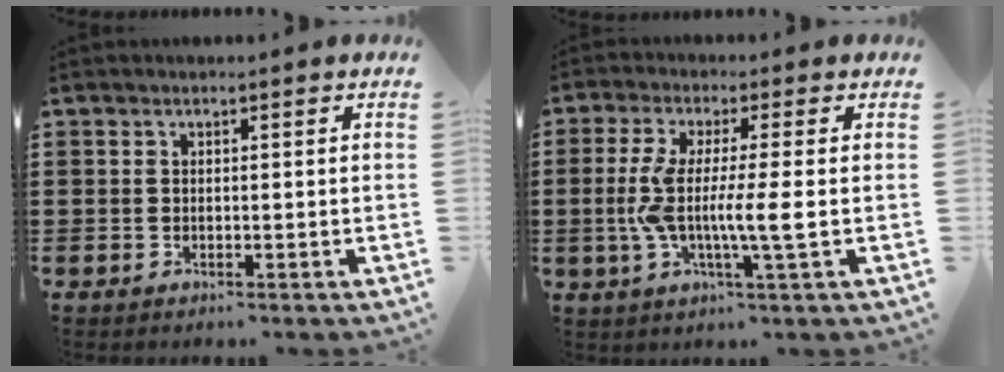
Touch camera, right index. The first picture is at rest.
{"total": 8.0, "force": [-1.4, 0.2, 7.9], "torque": [-0.161, -0.015, -0.032]}